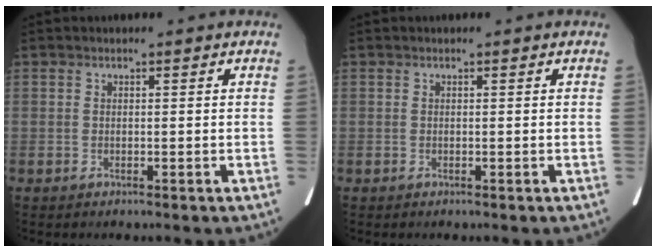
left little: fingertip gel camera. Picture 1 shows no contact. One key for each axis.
{"total": 0.0}